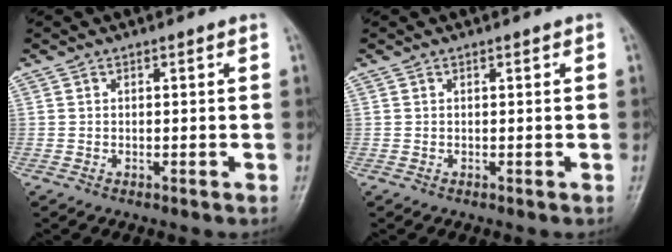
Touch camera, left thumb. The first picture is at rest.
{"total": 0.0}